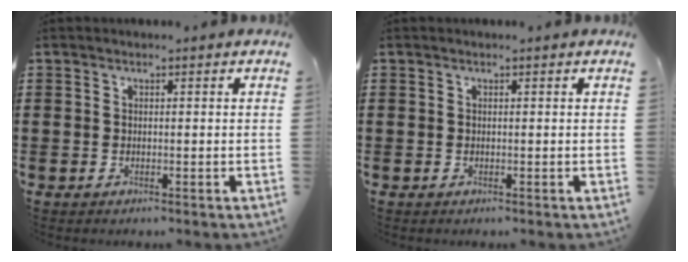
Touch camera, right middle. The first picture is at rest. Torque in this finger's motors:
{"motor_torque": [-0.19, -0.04, 0.00, 0.00]}